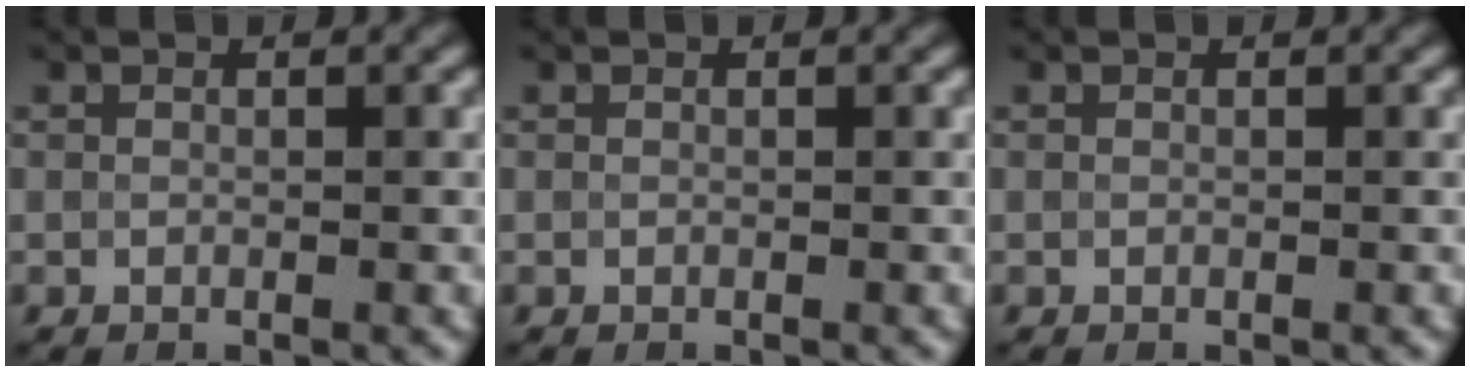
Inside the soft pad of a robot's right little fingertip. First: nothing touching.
{"total": 0.0}
{"total": 0.0}